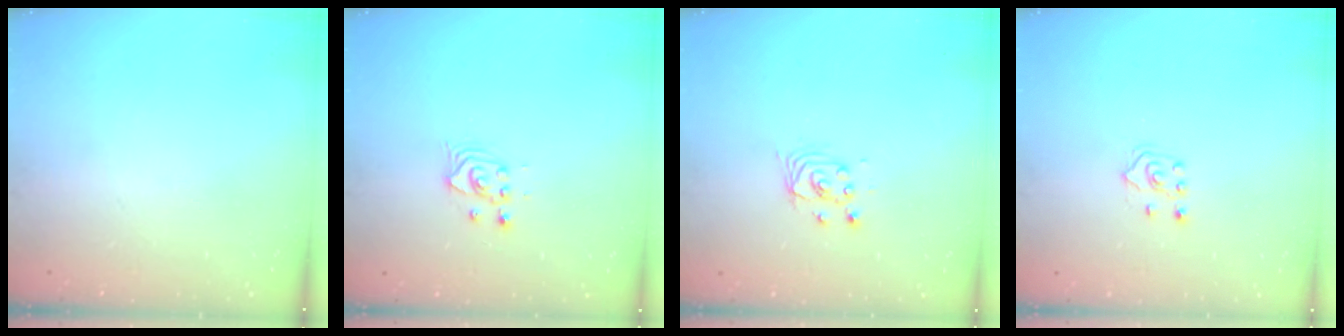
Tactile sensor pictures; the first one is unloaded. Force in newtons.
{"total": 3.7, "press": 3.7, "slide": 0.3}
{"total": 3.3, "press": 3.3, "slide": 0.3}
{"total": 4.0, "press": 3.9, "slide": 1.0}